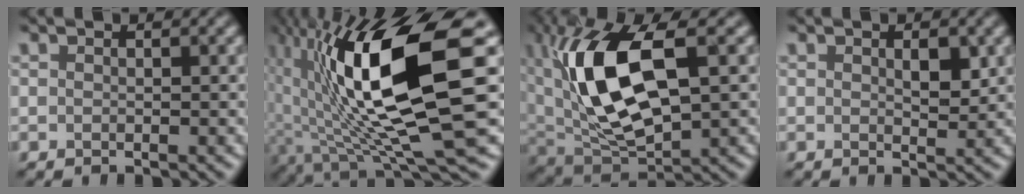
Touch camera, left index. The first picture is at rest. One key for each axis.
{"total": 14.8, "fx": 1.7, "fy": 4.5, "fz": 14.0, "tx": -0.257, "ty": -0.022, "tz": 0.040}
{"total": 12.5, "fx": 2.5, "fy": 5.8, "fz": 10.7, "tx": -0.216, "ty": 0.006, "tz": 0.048}
{"total": 1.5, "fx": 0.4, "fy": 0.5, "fz": 1.3, "tx": -0.028, "ty": -0.006, "tz": 0.014}